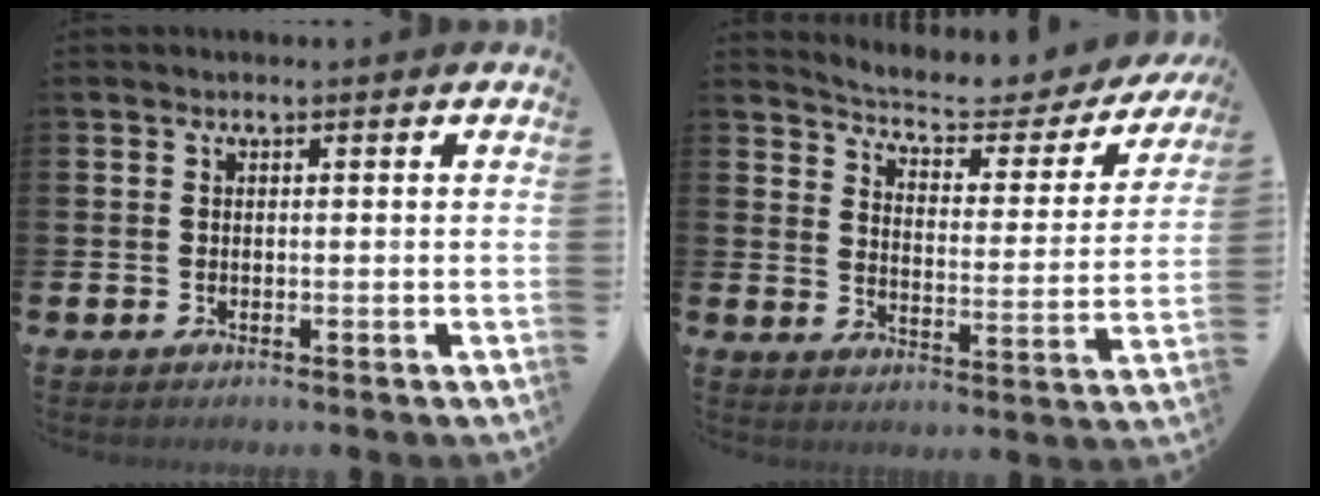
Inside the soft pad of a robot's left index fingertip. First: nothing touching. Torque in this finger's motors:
{"motor_torque": [-0.10, -0.57, 0.28, 0.04]}